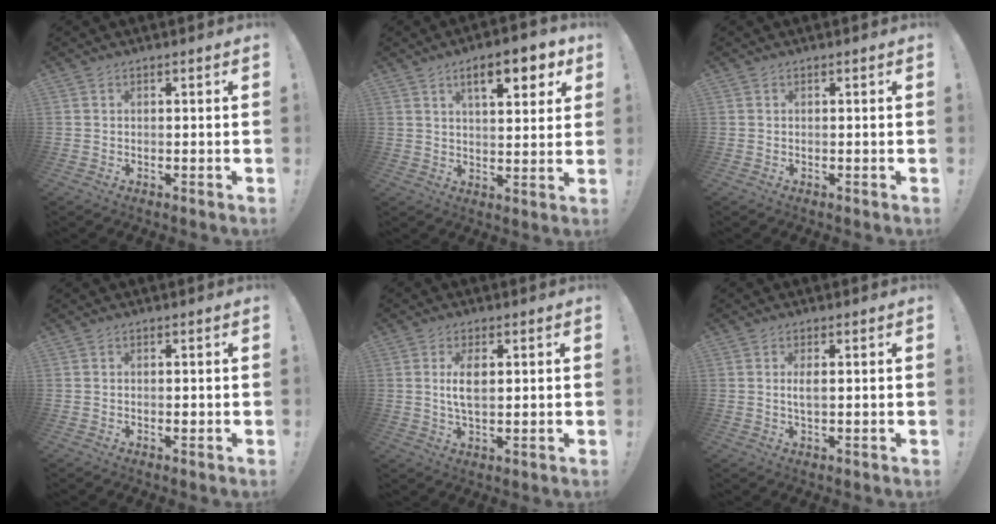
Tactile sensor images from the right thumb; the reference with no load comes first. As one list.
[{"total": 11.0, "force": [5.5, 3.5, 8.9], "torque": [-0.122, -0.019, 0.087]}, {"total": 0.0}, {"total": 0.7, "force": [-0.1, 0.5, 0.4], "torque": [-0.005, 0.001, -0.003]}, {"total": 5.8, "force": [1.0, 2.4, 5.2], "torque": [-0.094, -0.010, 0.010]}, {"total": 2.5, "force": [0.2, 0.6, 2.4], "torque": [-0.043, -0.002, 0.002]}]